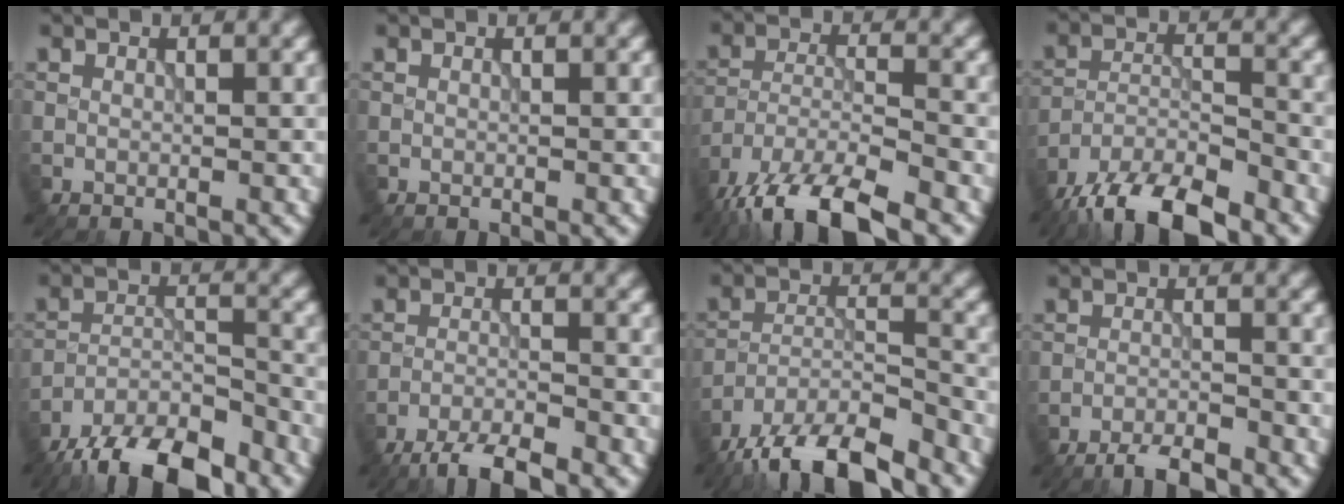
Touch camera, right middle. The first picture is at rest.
{"total": 0.0}
{"total": 12.4, "force": [-9.7, 3.6, 6.8], "torque": [-0.134, -0.034, -0.161]}
{"total": 9.7, "force": [-7.8, 2.9, 5.1], "torque": [-0.088, -0.010, -0.143]}
{"total": 10.1, "force": [-8.2, 3.1, 5.1], "torque": [-0.079, -0.006, -0.147]}
{"total": 4.5, "force": [-3.8, 0.7, 2.4], "torque": [-0.045, -0.004, -0.075]}
{"total": 11.4, "force": [-9.2, 3.3, 5.8], "torque": [-0.094, -0.019, -0.158]}
{"total": 3.5, "force": [-3.0, 0.5, 1.7], "torque": [-0.029, -0.004, -0.058]}